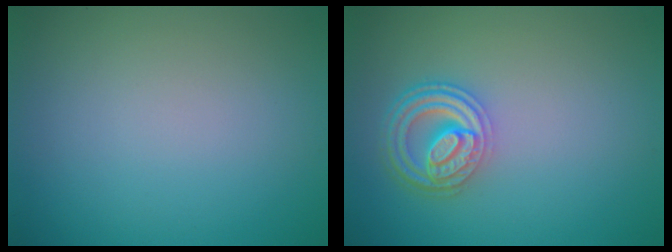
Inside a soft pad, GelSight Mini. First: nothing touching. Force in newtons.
{"total": 4.5, "press": 3.5, "slide": 2.7}